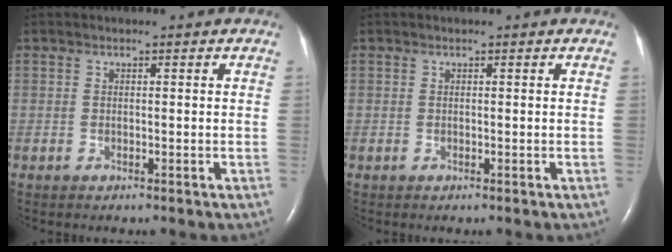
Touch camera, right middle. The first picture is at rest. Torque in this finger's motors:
{"motor_torque": [-0.07, 0.04, -0.01, 0.01]}